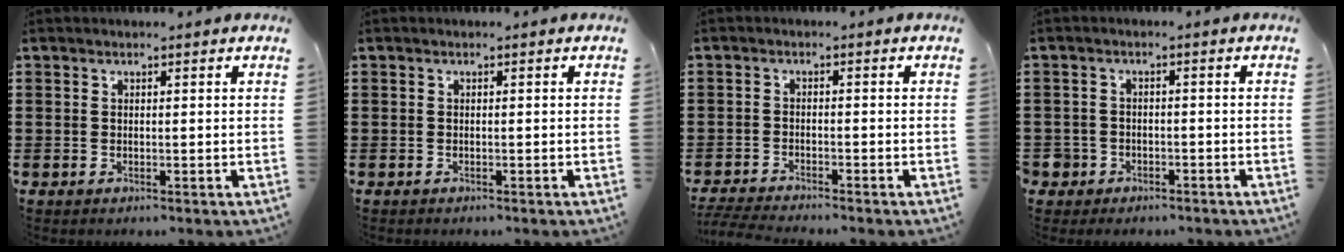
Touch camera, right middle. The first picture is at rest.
{"total": 0.0}
{"total": 3.0, "force": [-2.9, -0.1, 0.6], "torque": [-0.027, -0.010, -0.064]}
{"total": 2.4, "force": [-1.8, 1.5, 0.1], "torque": [-0.007, -0.001, -0.042]}